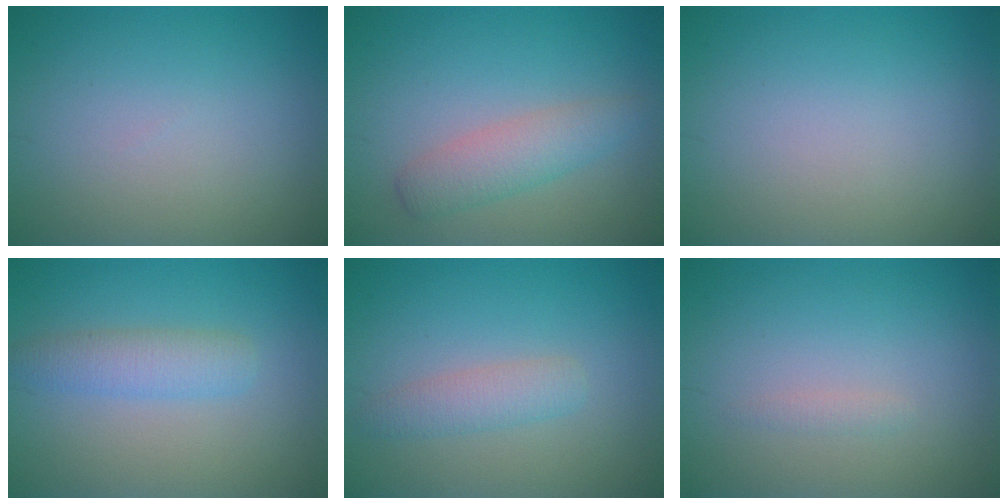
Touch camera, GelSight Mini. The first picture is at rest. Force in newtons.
{"total": 3.0, "press": 3.0, "slide": 0.1}
{"total": 0.0}
{"total": 2.8, "press": 2.8, "slide": 0.1}
{"total": 2.2, "press": 2.2, "slide": 0.1}
{"total": 0.7, "press": 0.7, "slide": 0.0}